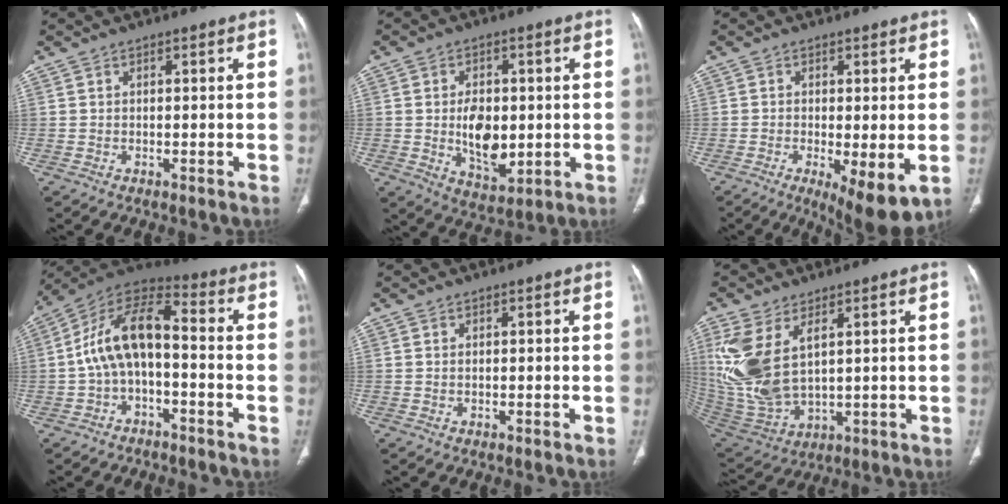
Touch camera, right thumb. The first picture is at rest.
{"total": 9.9, "force": [-0.3, 6.0, 7.9], "torque": [-0.105, -0.009, 0.007]}
{"total": 9.2, "force": [-2.5, 2.8, 8.4], "torque": [-0.125, -0.023, -0.034]}
{"total": 12.6, "force": [-1.7, 6.5, 10.6], "torque": [-0.187, 0.059, -0.039]}
{"total": 0.0}
{"total": 14.8, "force": [4.6, 7.8, 11.7], "torque": [-0.263, -0.015, 0.115]}